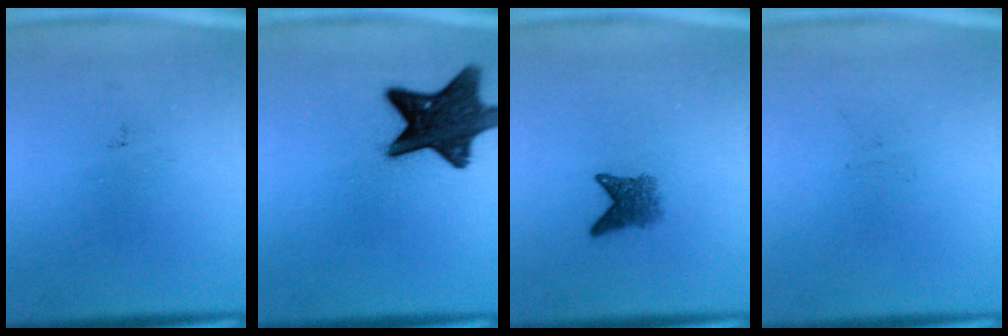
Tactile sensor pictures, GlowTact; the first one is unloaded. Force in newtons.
{"total": 14.2}
{"total": 2.8}
{"total": 0.0}